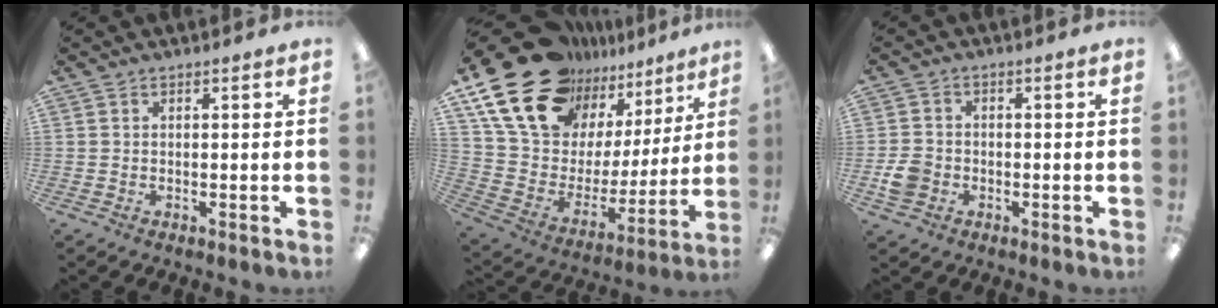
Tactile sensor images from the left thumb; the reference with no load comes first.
{"total": 23.7, "force": [17.2, 12.8, 10.1], "torque": [-0.189, -0.110, 0.324]}
{"total": 5.3, "force": [-1.7, 4.5, 2.4], "torque": [-0.035, 0.011, -0.029]}